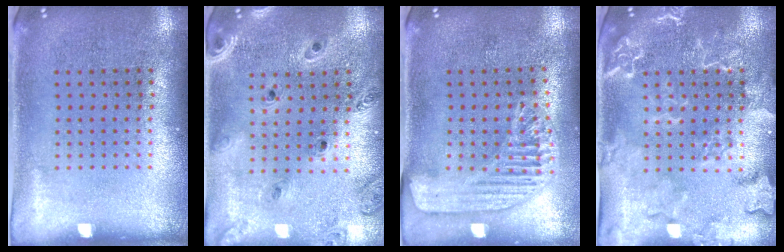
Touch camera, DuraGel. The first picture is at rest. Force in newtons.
{"total": 1.3, "press": 1.3, "slide": 0.2}
{"total": 1.6, "press": 1.6, "slide": 0.4}
{"total": 2.5, "press": 2.4, "slide": 0.7}